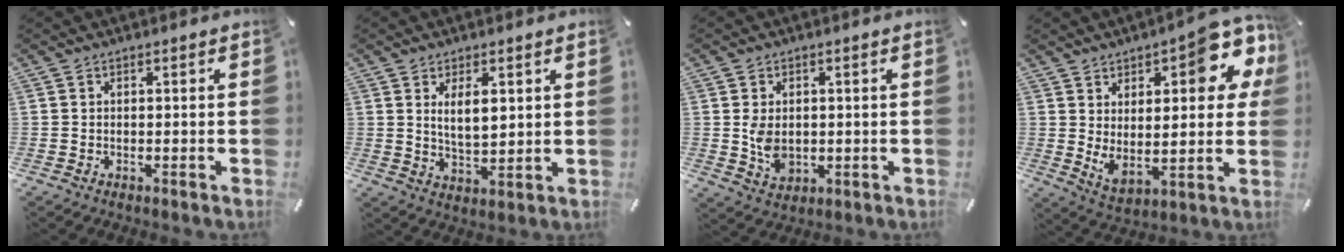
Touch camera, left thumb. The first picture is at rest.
{"total": 6.5, "force": [2.5, 2.9, 5.2], "torque": [-0.086, -0.007, 0.039]}
{"total": 6.1, "force": [0.0, 4.7, 4.0], "torque": [-0.086, -0.008, -0.004]}
{"total": 17.0, "force": [8.1, 7.8, 12.8], "torque": [-0.168, -0.059, 0.130]}